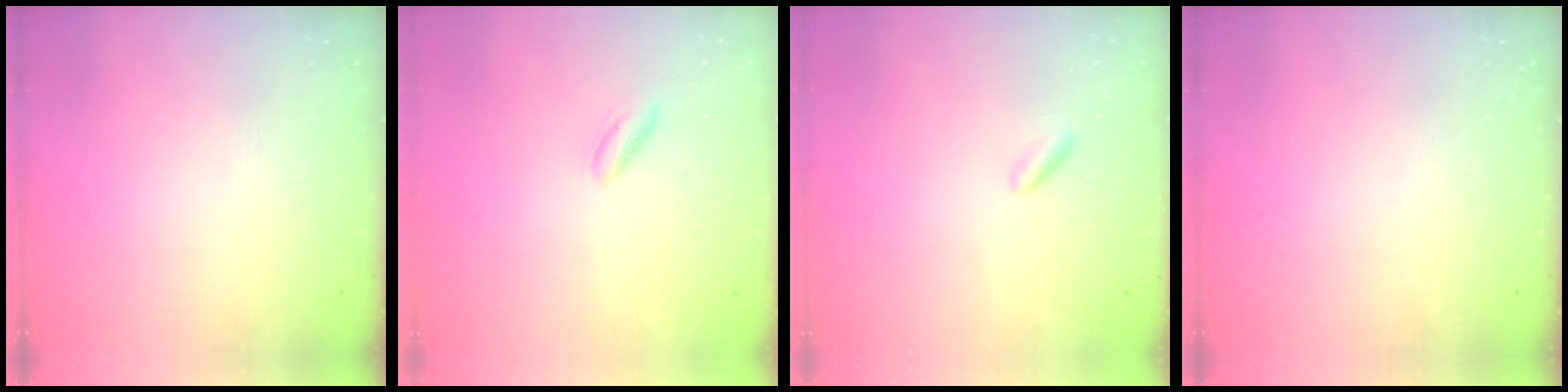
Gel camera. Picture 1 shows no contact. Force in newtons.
{"total": 2.6, "press": 2.3, "slide": 1.3}
{"total": 0.9, "press": 0.6, "slide": 0.6}
{"total": 0.0}